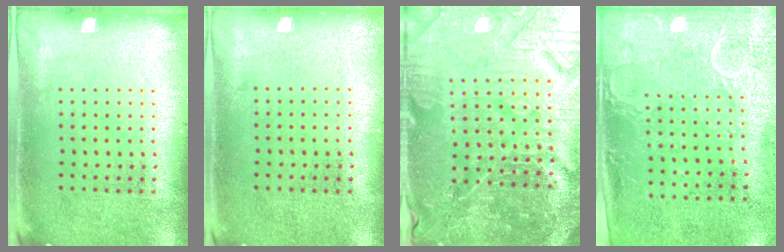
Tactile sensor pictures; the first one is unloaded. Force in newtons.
{"total": 0.0}
{"total": 5.9, "press": 5.4, "slide": 2.2}
{"total": 3.0, "press": 2.3, "slide": 1.9}